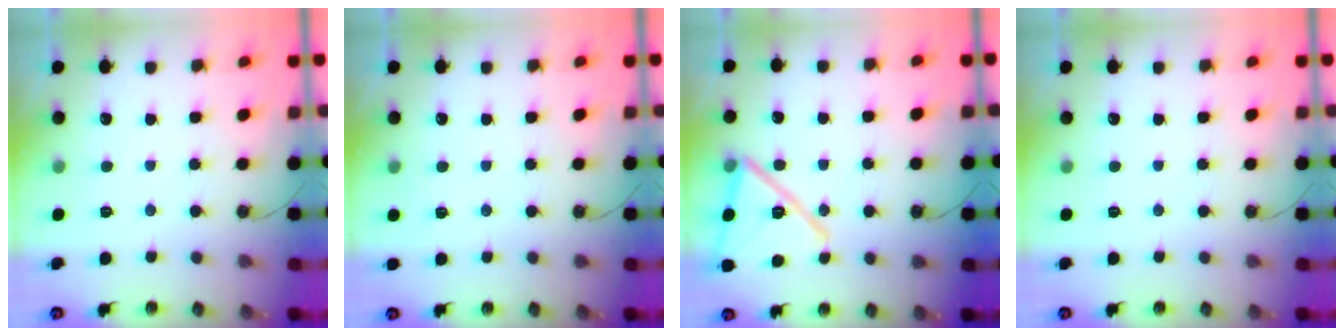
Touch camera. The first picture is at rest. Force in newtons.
{"total": 2.6, "press": 1.9, "slide": 1.8}
{"total": 16.1, "press": 15.8, "slide": 3.2}
{"total": 0.0}